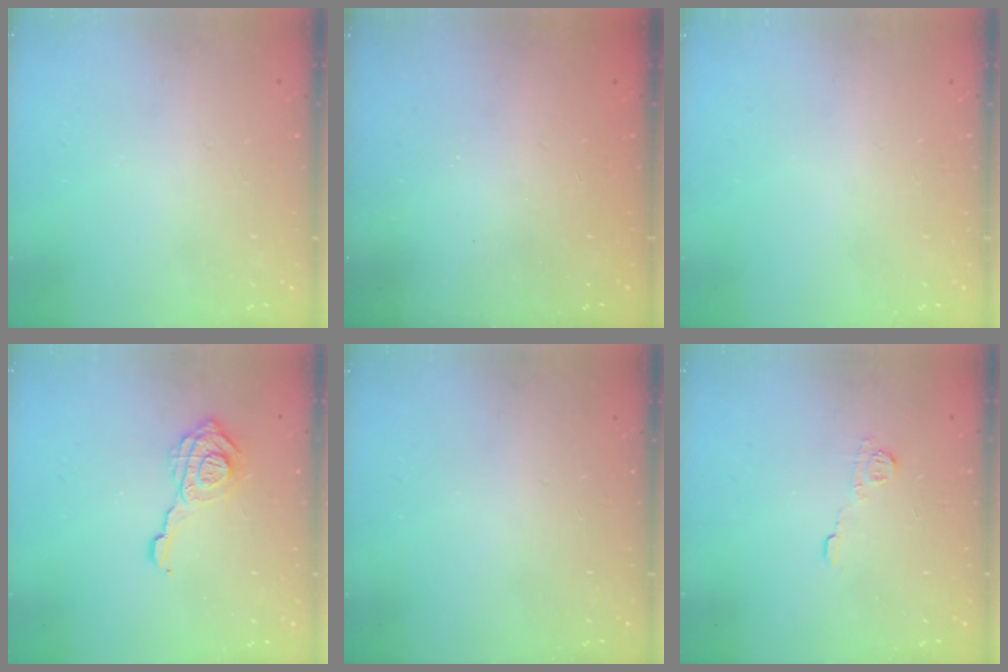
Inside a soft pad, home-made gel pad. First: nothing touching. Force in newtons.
{"total": 2.3, "press": 2.2, "slide": 0.7}
{"total": 0.0}
{"total": 11.6, "press": 11.6, "slide": 0.8}
{"total": 0.0}
{"total": 5.9, "press": 5.8, "slide": 0.4}